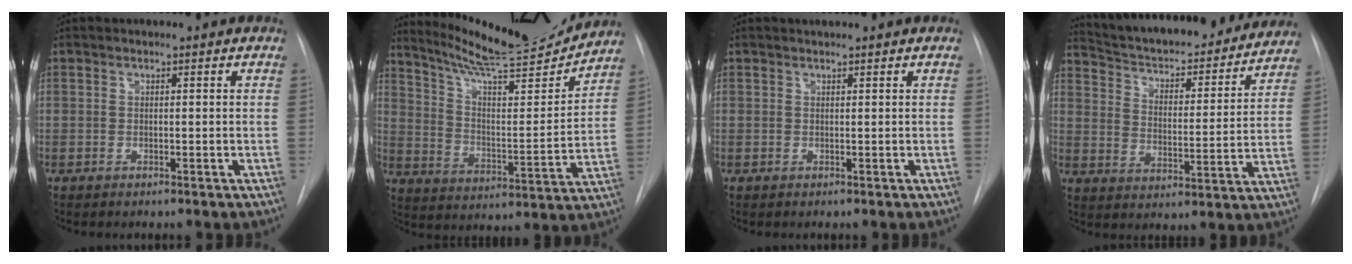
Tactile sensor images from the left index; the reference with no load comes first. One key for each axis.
{"total": 18.8, "fx": 17.7, "fy": 0.8, "fz": 6.3, "tx": -0.112, "ty": -0.037, "tz": 0.268}
{"total": 0.8, "fx": 0.8, "fy": -0.2, "fz": 0.3, "tx": -0.004, "ty": 0.006, "tz": 0.017}
{"total": 25.5, "fx": 23.2, "fy": 5.5, "fz": 9.1, "tx": -0.145, "ty": -0.020, "tz": 0.313}